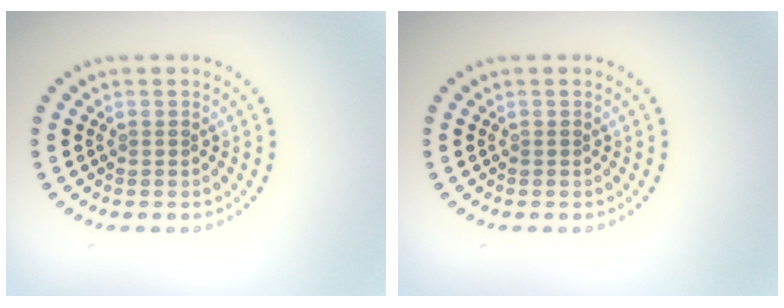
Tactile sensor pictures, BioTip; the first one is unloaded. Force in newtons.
{"total": 0.0}